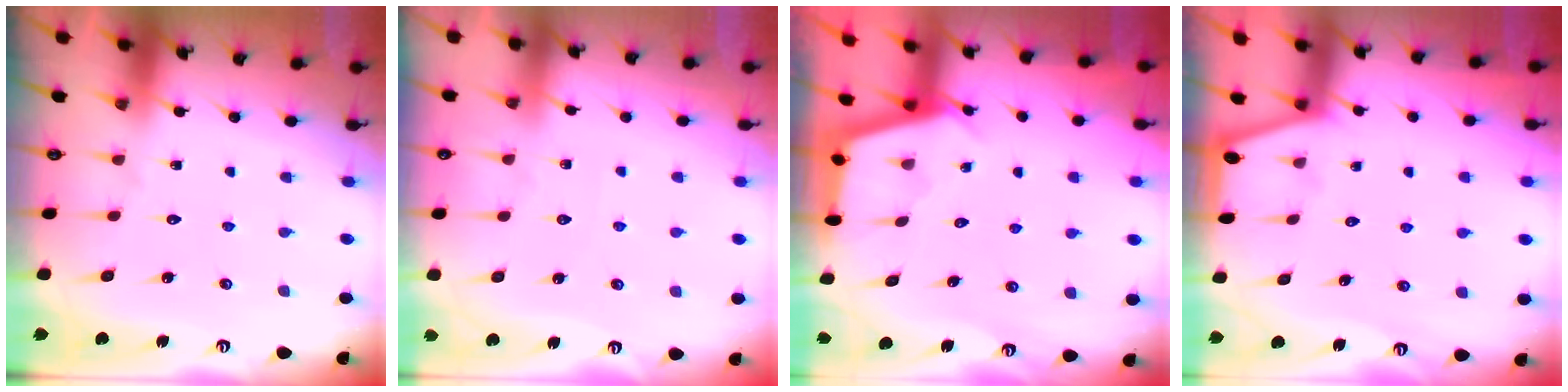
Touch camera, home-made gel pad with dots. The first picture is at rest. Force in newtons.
{"total": 2.0, "press": 2.0, "slide": 0.4}
{"total": 2.8, "press": 2.8, "slide": 0.4}
{"total": 0.7, "press": 0.6, "slide": 0.2}